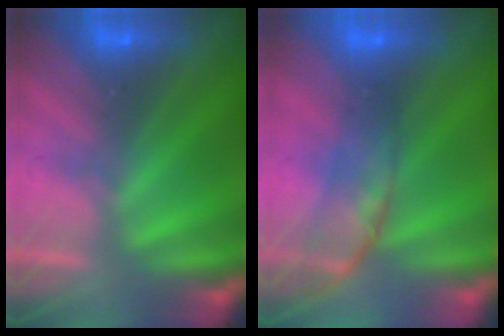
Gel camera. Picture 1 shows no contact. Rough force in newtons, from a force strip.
{"total": 2.6}